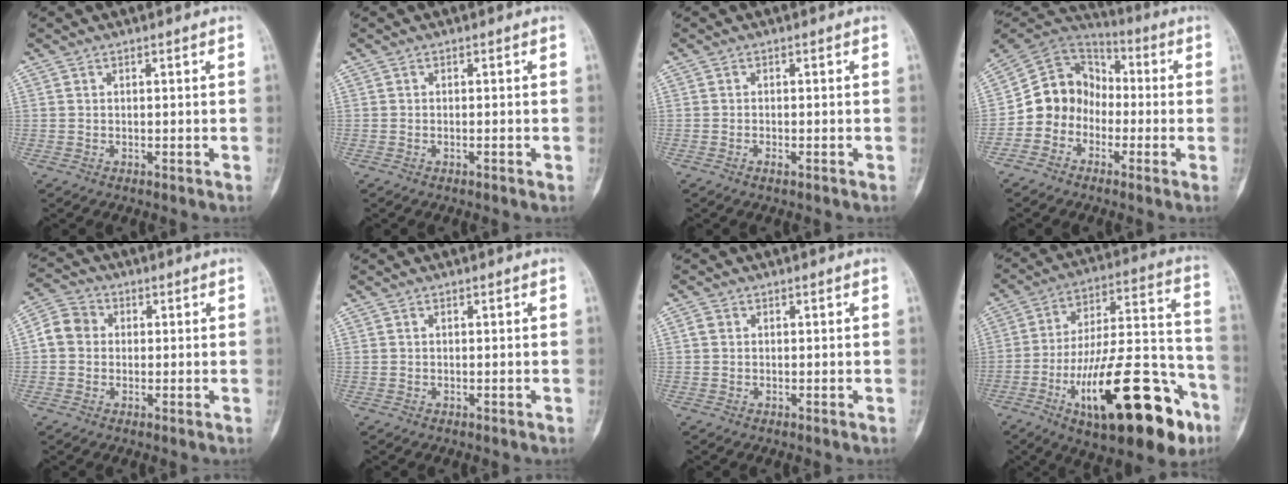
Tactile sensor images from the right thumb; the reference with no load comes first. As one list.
[{"total": 0.7, "force": [-0.3, 0.1, 0.6], "torque": [-0.013, 0.001, -0.005]}, {"total": 1.1, "force": [-0.6, 0.4, 0.8], "torque": [-0.015, 0.001, -0.011]}, {"total": 11.7, "force": [-3.3, 10.3, 4.5], "torque": [-0.051, 0.072, -0.072]}, {"total": 5.8, "force": [0.2, 5.2, 2.6], "torque": [-0.037, 0.016, -0.008]}, {"total": 0.0}, {"total": 1.2, "force": [0.2, 1.0, 0.5], "torque": [-0.008, 0.003, 0.002]}, {"total": 29.8, "force": [-13.4, 10.6, 24.4], "torque": [-0.354, 0.069, -0.200]}]